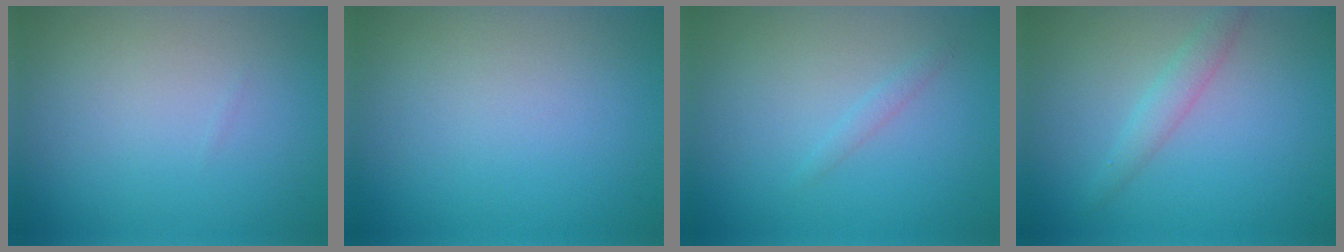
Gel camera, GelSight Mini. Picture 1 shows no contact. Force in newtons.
{"total": 0.0}
{"total": 0.8, "press": 0.8, "slide": 0.1}
{"total": 1.9, "press": 1.9, "slide": 0.1}